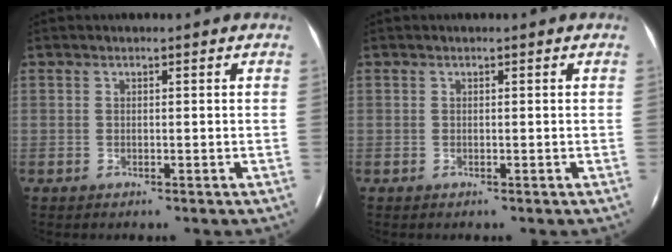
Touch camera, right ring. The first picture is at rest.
{"total": 0.0}